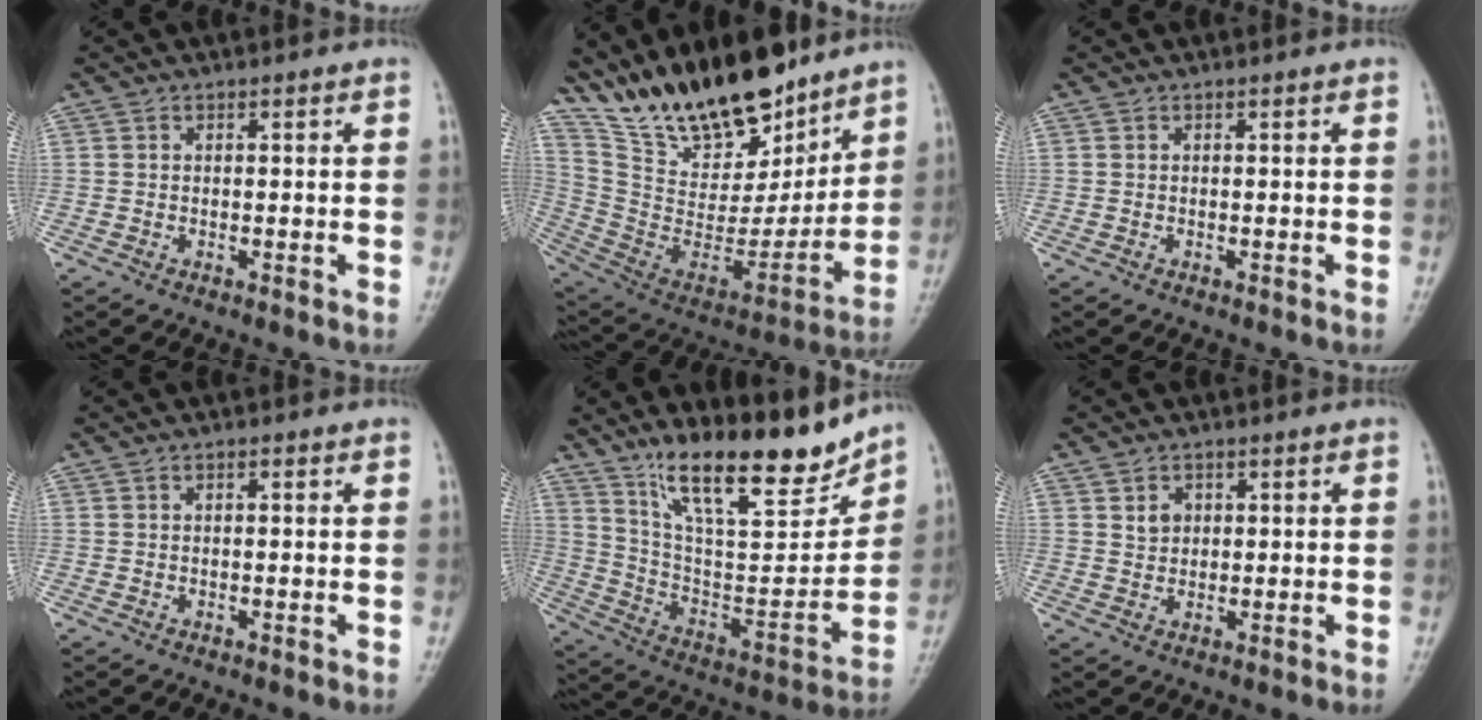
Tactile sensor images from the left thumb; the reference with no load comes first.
{"total": 24.2, "force": [18.9, 8.9, 12.2], "torque": [-0.178, -0.086, 0.334]}
{"total": 0.0}
{"total": 0.7, "force": [0.2, 0.3, 0.5], "torque": [-0.006, 0.002, 0.001]}
{"total": 22.2, "force": [15.5, 6.7, 14.3], "torque": [-0.196, -0.067, 0.268]}
{"total": 2.8, "force": [1.0, 2.3, 1.3], "torque": [-0.008, -0.005, 0.018]}